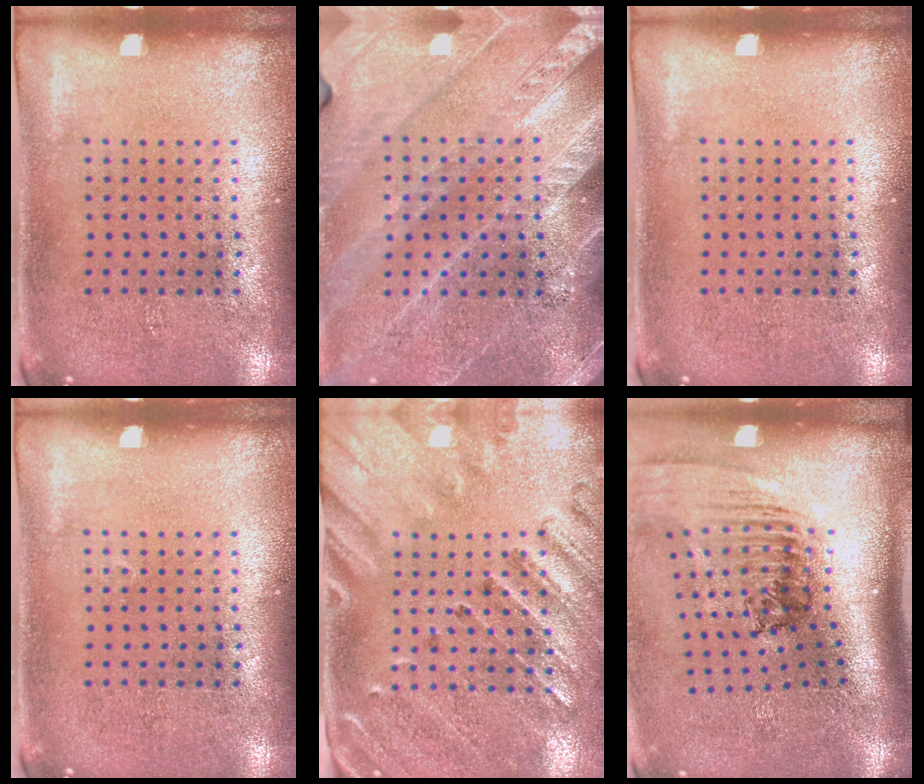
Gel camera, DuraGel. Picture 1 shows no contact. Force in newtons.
{"total": 3.0, "press": 2.8, "slide": 1.3}
{"total": 0.0}
{"total": 0.0}
{"total": 2.6, "press": 2.2, "slide": 1.3}
{"total": 2.5, "press": 1.8, "slide": 1.8}